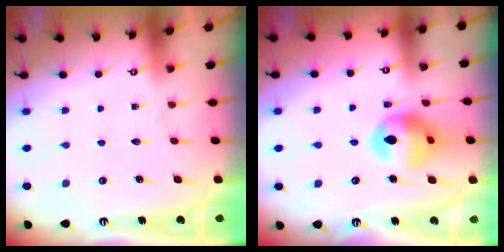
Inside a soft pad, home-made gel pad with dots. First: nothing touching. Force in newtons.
{"total": 14.6, "press": 13.8, "slide": 4.8}